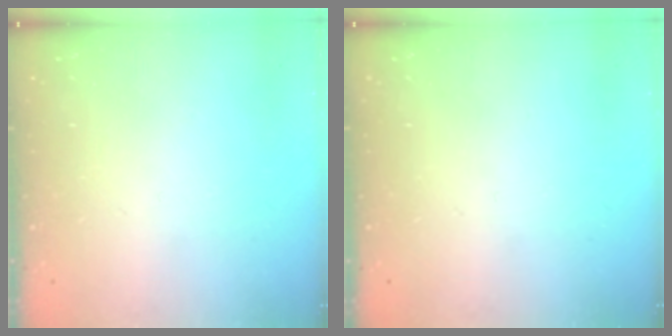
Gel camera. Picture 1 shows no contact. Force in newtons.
{"total": 0.0}